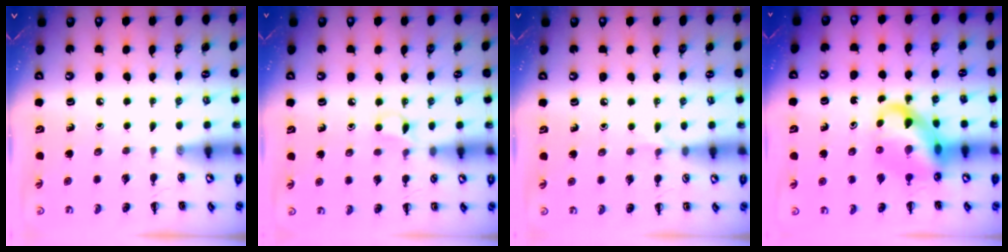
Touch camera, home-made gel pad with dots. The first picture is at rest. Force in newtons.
{"total": 3.6, "press": 3.5, "slide": 1.1}
{"total": 4.0, "press": 3.7, "slide": 1.5}
{"total": 12.5, "press": 11.9, "slide": 3.5}